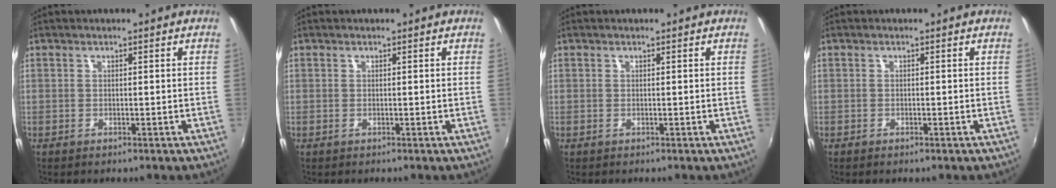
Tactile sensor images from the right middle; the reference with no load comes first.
{"total": 0.0}
{"total": 0.0}
{"total": 1.1, "force": [-0.8, 0.5, 0.5], "torque": [-0.010, -0.004, -0.014]}